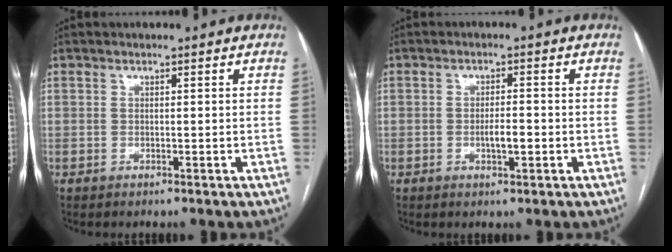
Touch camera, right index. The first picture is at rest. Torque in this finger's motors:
{"motor_torque": [0.56, -0.05, 0.05, 0.02]}